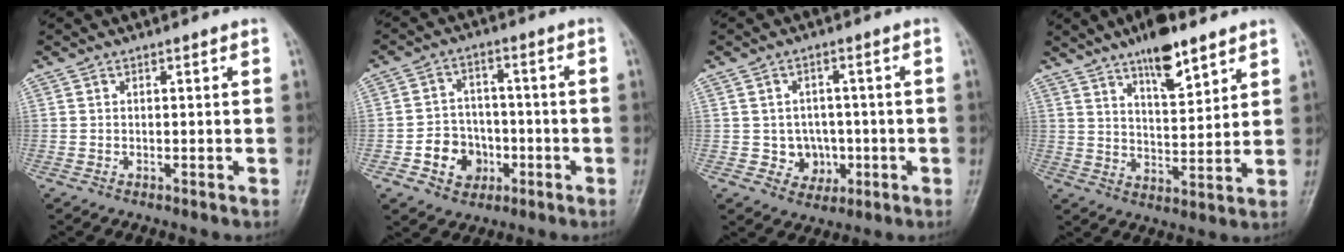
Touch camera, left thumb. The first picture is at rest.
{"total": 8.2, "force": [-2.7, 7.0, 3.3], "torque": [-0.020, 0.024, -0.045]}
{"total": 5.7, "force": [-0.8, 5.2, 2.0], "torque": [0.005, 0.012, -0.005]}
{"total": 10.7, "force": [7.3, 3.6, 6.9], "torque": [-0.089, -0.046, 0.122]}